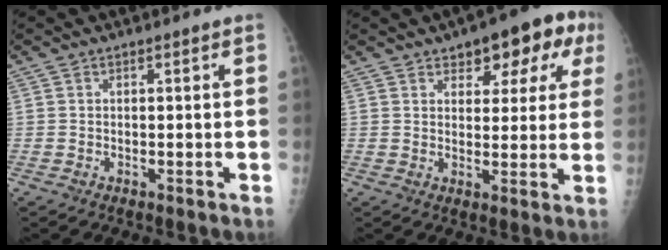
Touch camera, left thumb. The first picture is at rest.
{"total": 11.0, "force": [5.6, 5.4, 7.8], "torque": [-0.056, -0.001, 0.069]}